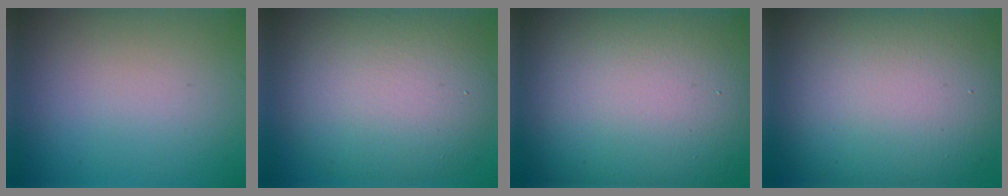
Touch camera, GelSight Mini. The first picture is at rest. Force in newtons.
{"total": 11.1, "press": 11.0, "slide": 1.2}
{"total": 19.8, "press": 19.7, "slide": 1.4}
{"total": 13.1, "press": 13.1, "slide": 1.1}